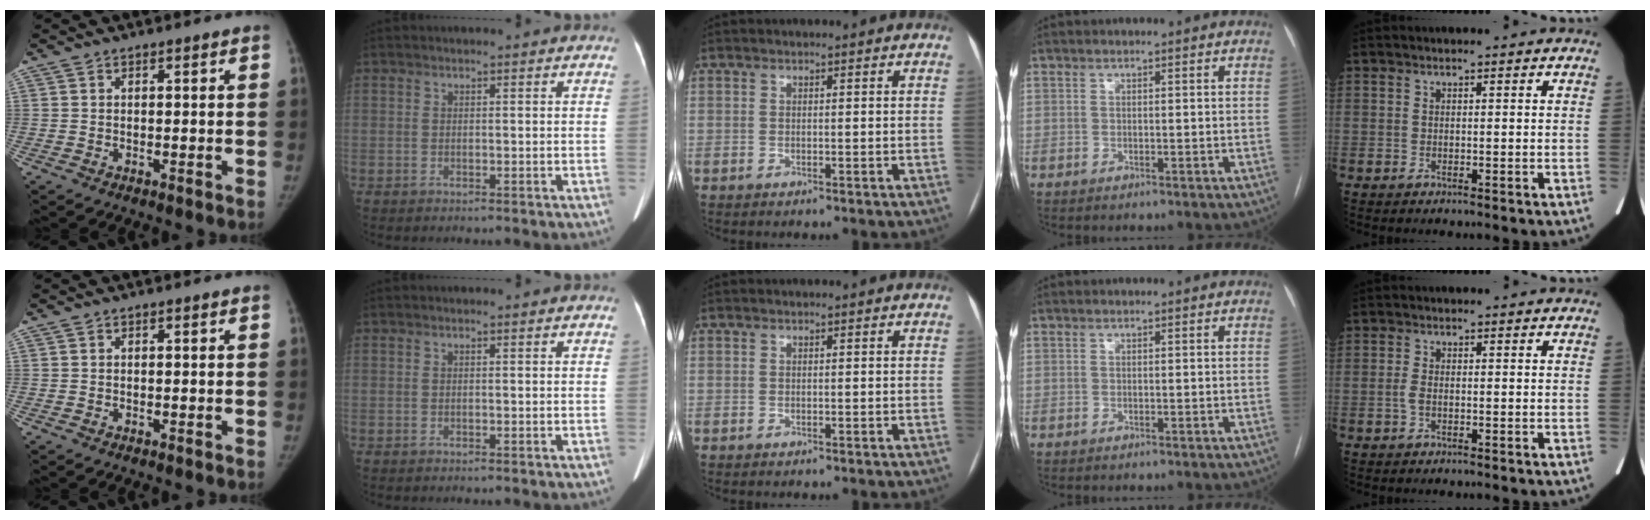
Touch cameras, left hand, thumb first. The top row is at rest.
{"little": {"total": 1.3, "force": [-0.4, 0.6, 1.1], "torque": [-0.029, 0.000, -0.009]}}